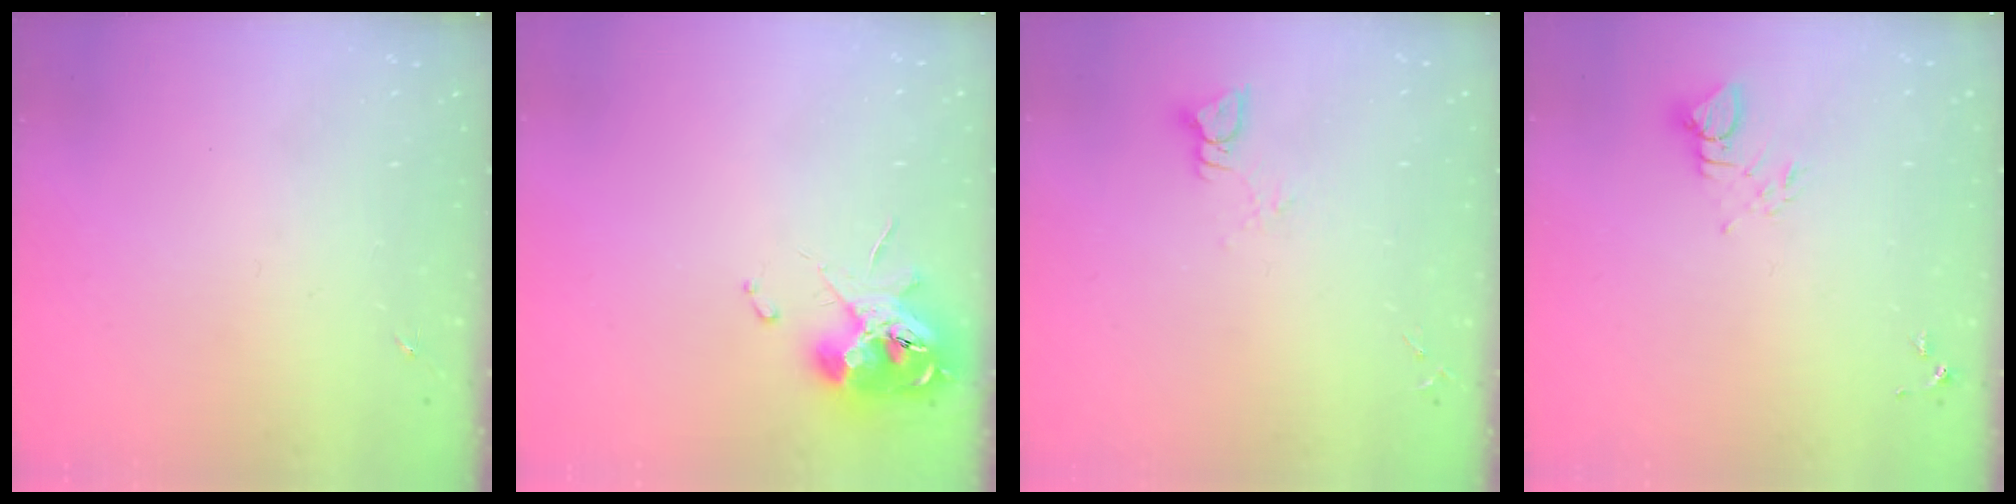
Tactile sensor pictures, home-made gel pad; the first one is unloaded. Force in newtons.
{"total": 11.8, "press": 11.7, "slide": 1.4}
{"total": 3.6, "press": 3.6, "slide": 0.4}
{"total": 3.8, "press": 3.8, "slide": 0.3}